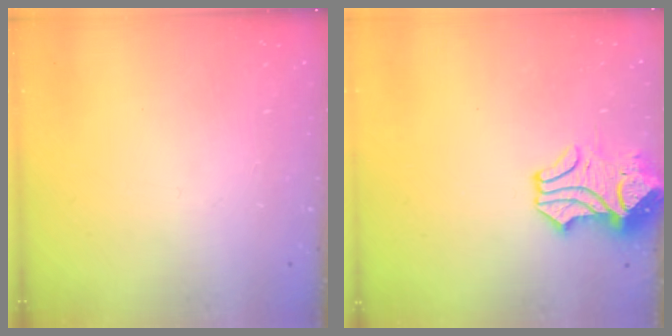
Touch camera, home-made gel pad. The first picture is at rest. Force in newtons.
{"total": 1.6, "press": 1.3, "slide": 0.9}